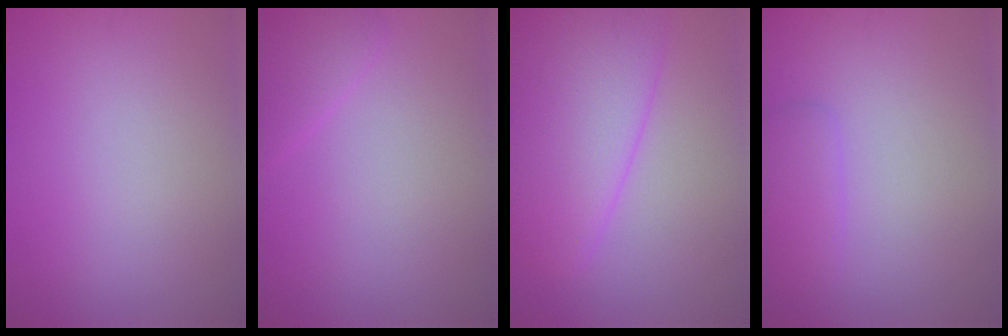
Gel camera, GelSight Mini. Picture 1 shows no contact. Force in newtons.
{"total": 1.7, "press": 1.7, "slide": 0.1}
{"total": 8.1, "press": 8.1, "slide": 0.5}
{"total": 1.8, "press": 1.8, "slide": 0.2}